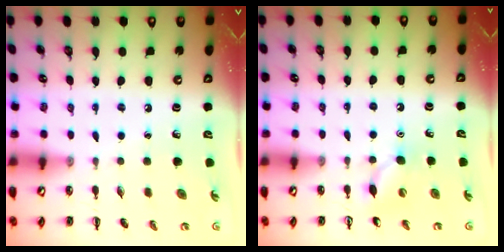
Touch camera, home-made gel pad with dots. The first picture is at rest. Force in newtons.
{"total": 5.5, "press": 5.3, "slide": 1.6}